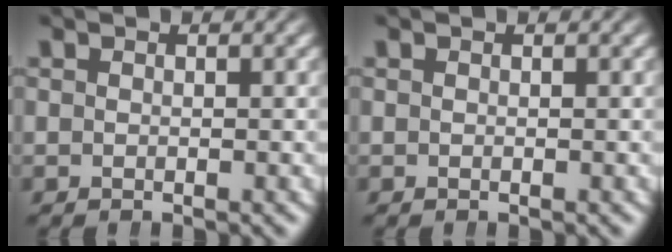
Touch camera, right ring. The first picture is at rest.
{"total": 0.0}